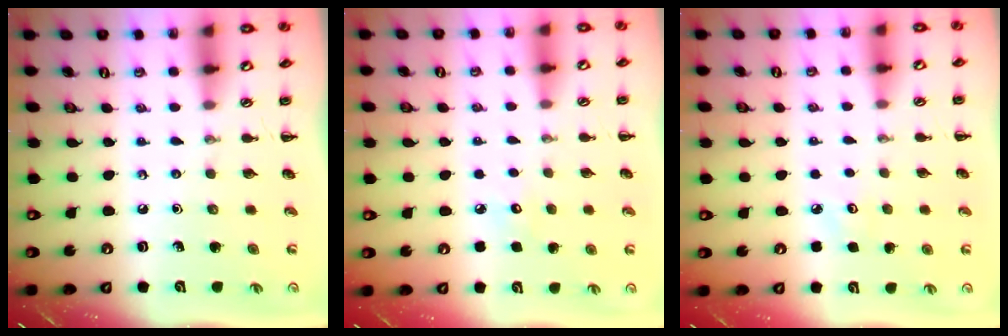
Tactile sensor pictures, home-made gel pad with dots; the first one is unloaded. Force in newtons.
{"total": 3.7, "press": 3.5, "slide": 0.9}
{"total": 2.8, "press": 2.7, "slide": 0.8}